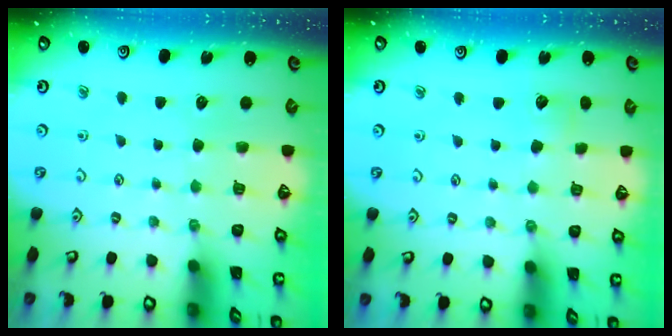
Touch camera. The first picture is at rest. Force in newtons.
{"total": 4.8, "press": 4.8, "slide": 0.5}